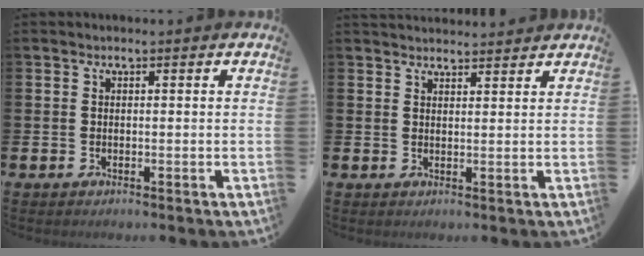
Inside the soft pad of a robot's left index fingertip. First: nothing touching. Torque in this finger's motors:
{"motor_torque": [0.97, -1.17, 0.04, 0.01]}